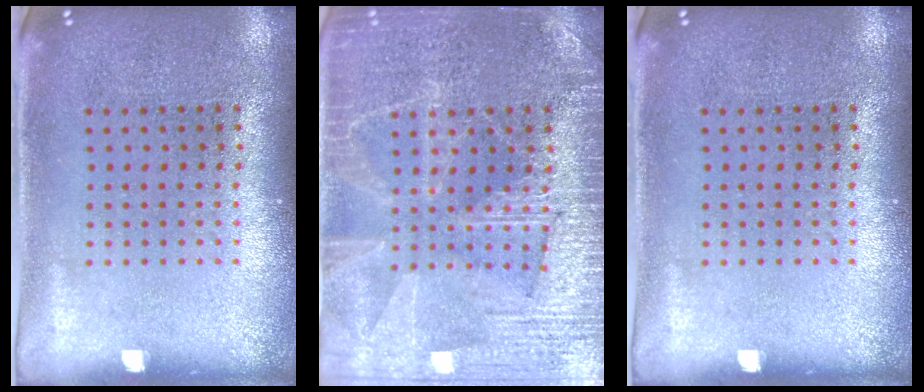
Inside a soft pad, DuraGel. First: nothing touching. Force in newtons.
{"total": 3.6, "press": 3.5, "slide": 0.6}
{"total": 0.0}